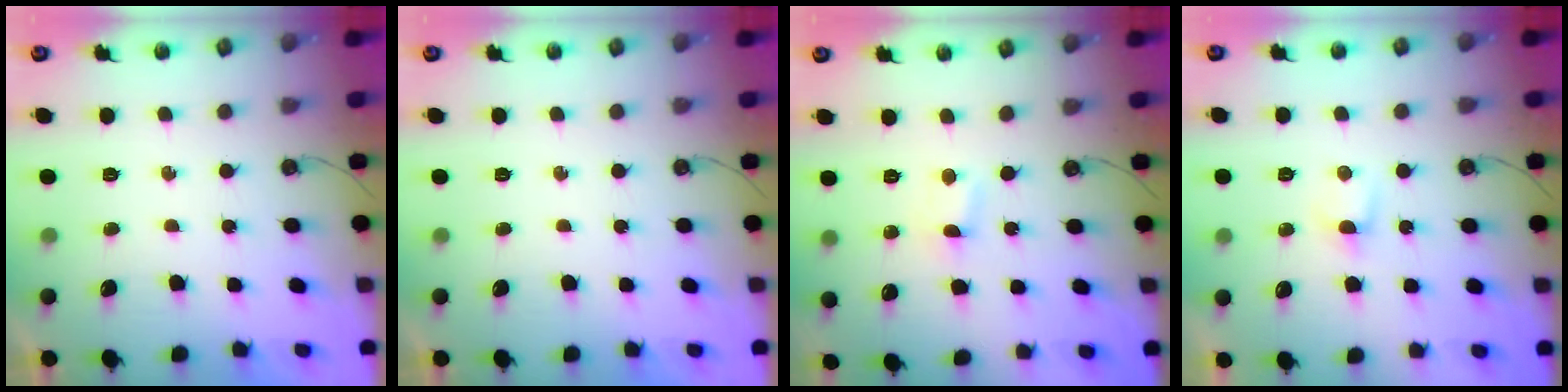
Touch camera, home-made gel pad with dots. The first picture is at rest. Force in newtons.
{"total": 0.0}
{"total": 0.6, "press": 0.6, "slide": 0.1}
{"total": 2.5, "press": 2.5, "slide": 0.4}